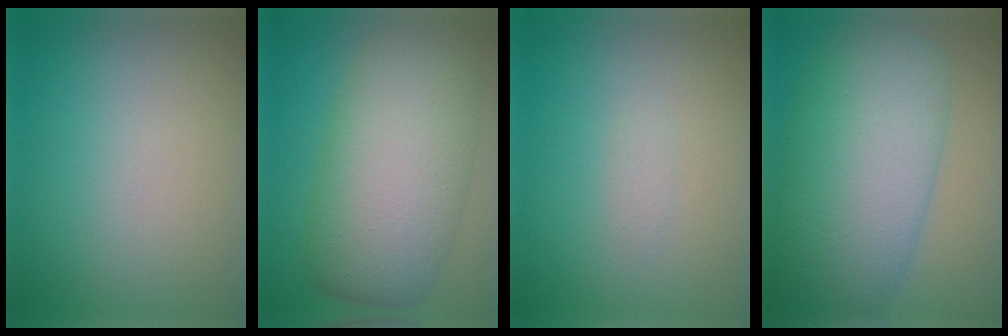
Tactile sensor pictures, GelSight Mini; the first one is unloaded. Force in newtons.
{"total": 10.6, "press": 10.6, "slide": 0.3}
{"total": 0.6, "press": 0.6, "slide": 0.0}
{"total": 12.1, "press": 12.1, "slide": 0.0}